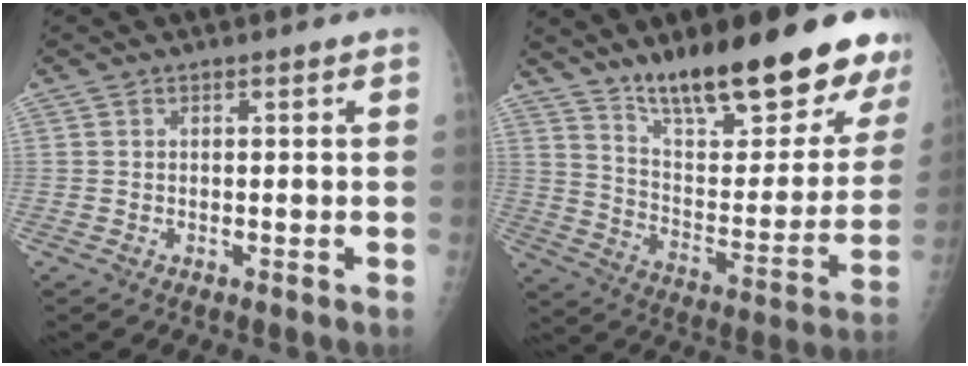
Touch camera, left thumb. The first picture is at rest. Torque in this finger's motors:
{"motor_torque": [1.34, 1.24, 1.60, -1.18, 0.14]}